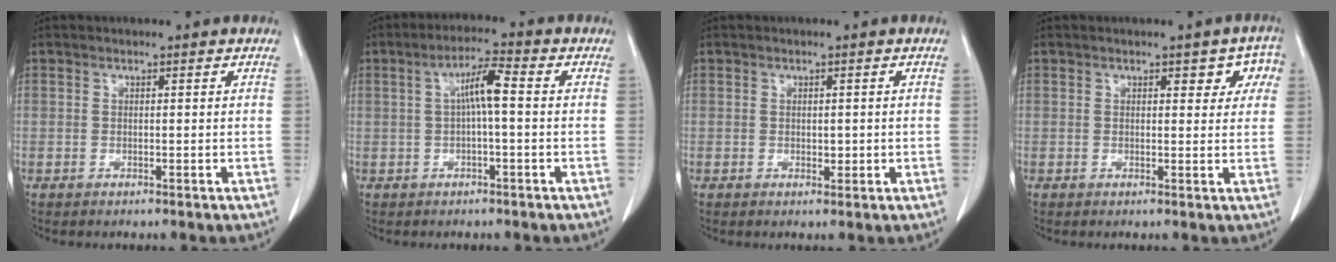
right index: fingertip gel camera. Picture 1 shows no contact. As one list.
[{"total": 5.0, "force": [0.4, 0.3, 5.0], "torque": [-0.091, 0.014, 0.008]}, {"total": 1.3, "force": [-0.1, 0.8, 1.0], "torque": [-0.012, -0.001, 0.003]}, {"total": 4.1, "force": [1.8, 2.2, 3.0], "torque": [-0.016, 0.011, 0.016]}]